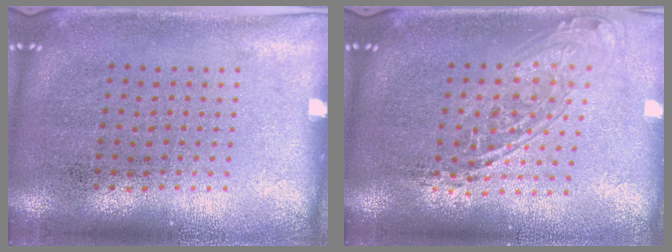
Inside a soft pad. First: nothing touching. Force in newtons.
{"total": 1.6, "press": 1.3, "slide": 1.0}